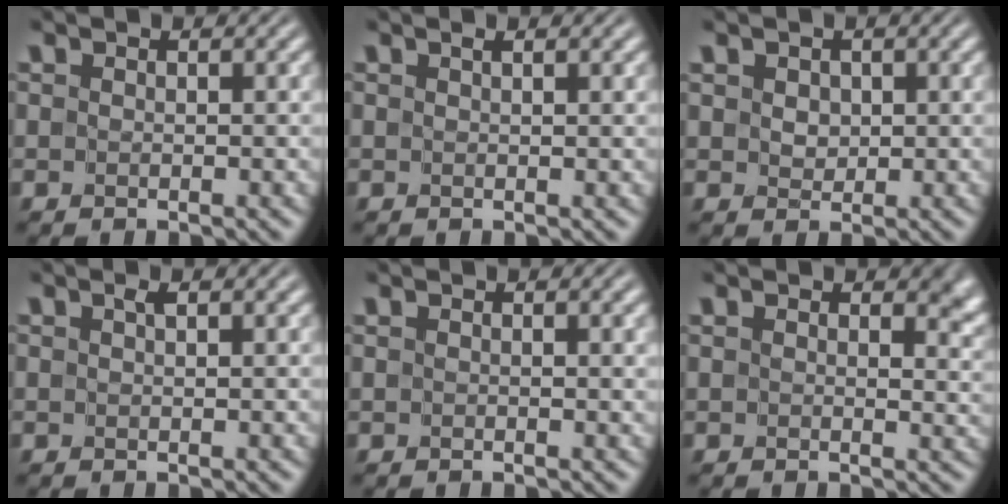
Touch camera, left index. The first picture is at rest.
{"total": 1.1, "force": [0.7, 0.0, 0.8], "torque": [-0.009, -0.002, 0.012]}
{"total": 1.7, "force": [0.6, 1.4, 0.9], "torque": [-0.016, 0.011, 0.005]}
{"total": 0.8, "force": [0.6, 0.2, 0.6], "torque": [-0.007, 0.000, 0.010]}
{"total": 1.5, "force": [0.7, 0.4, 1.3], "torque": [-0.015, -0.001, 0.010]}
{"total": 3.7, "force": [1.7, 2.1, 2.5], "torque": [-0.028, -0.007, 0.022]}